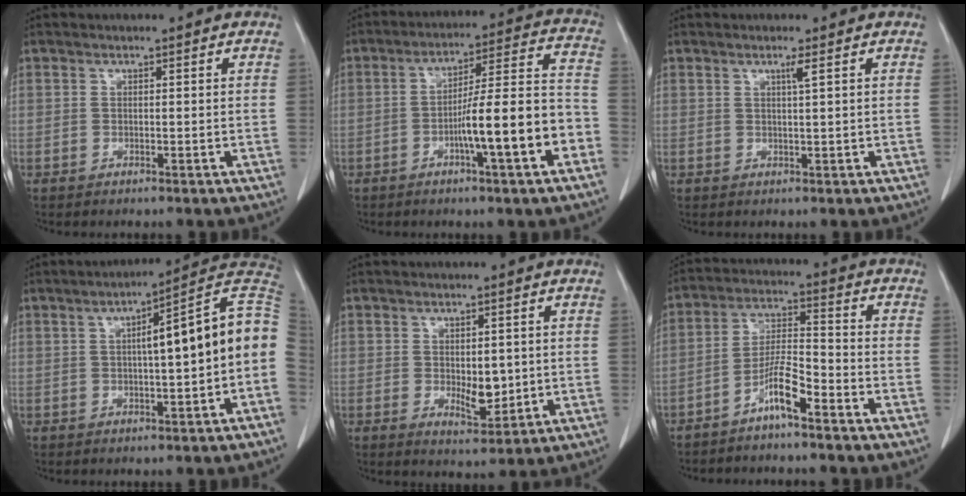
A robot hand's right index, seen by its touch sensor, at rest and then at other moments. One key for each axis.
{"total": 13.4, "fx": -4.9, "fy": 0.6, "fz": 12.4, "tx": -0.188, "ty": 0.018, "tz": -0.075}
{"total": 1.3, "fx": 0.6, "fy": -0.4, "fz": 1.1, "tx": -0.024, "ty": -0.004, "tz": 0.013}
{"total": 13.6, "fx": 0.5, "fy": 1.2, "fz": 13.6, "tx": -0.185, "ty": 0.039, "tz": 0.003}
{"total": 4.7, "fx": -0.2, "fy": 2.3, "fz": 4.1, "tx": -0.060, "ty": -0.009, "tz": 0.006}
{"total": 6.2, "fx": -4.1, "fy": 0.6, "fz": 4.5, "tx": -0.096, "ty": 0.006, "tz": -0.080}